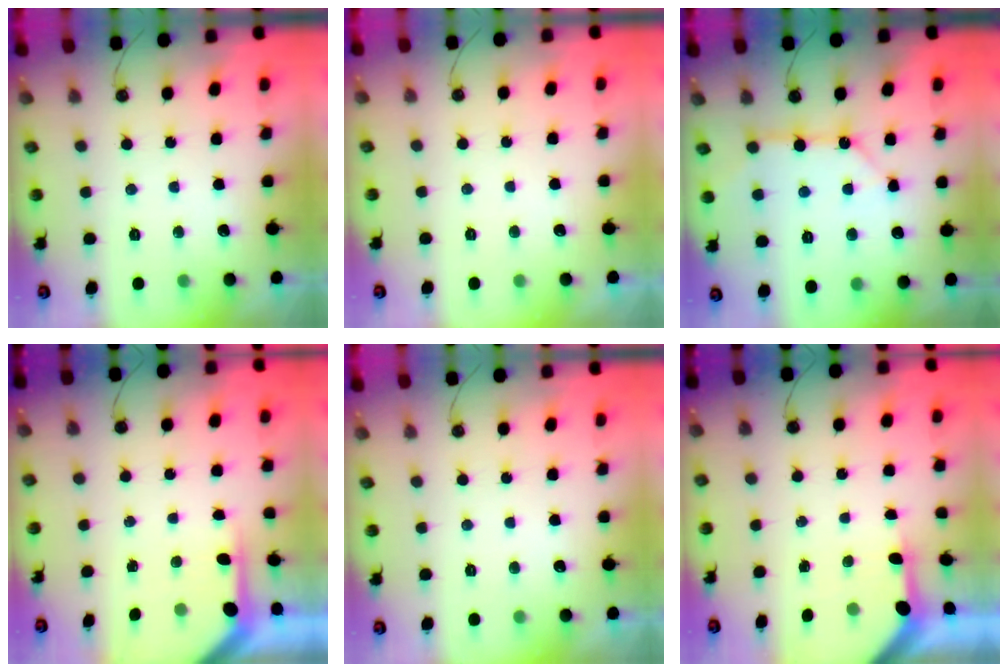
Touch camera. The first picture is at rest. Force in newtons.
{"total": 0.0}
{"total": 11.0, "press": 11.0, "slide": 1.3}
{"total": 4.3, "press": 4.3, "slide": 0.5}
{"total": 0.0}
{"total": 3.5, "press": 3.4, "slide": 0.4}